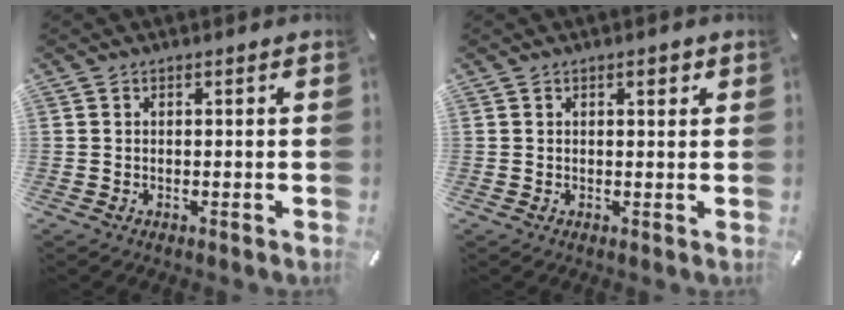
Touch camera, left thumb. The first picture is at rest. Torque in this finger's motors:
{"motor_torque": [0.23, 0.24, 0.04, -0.35, 0.09]}